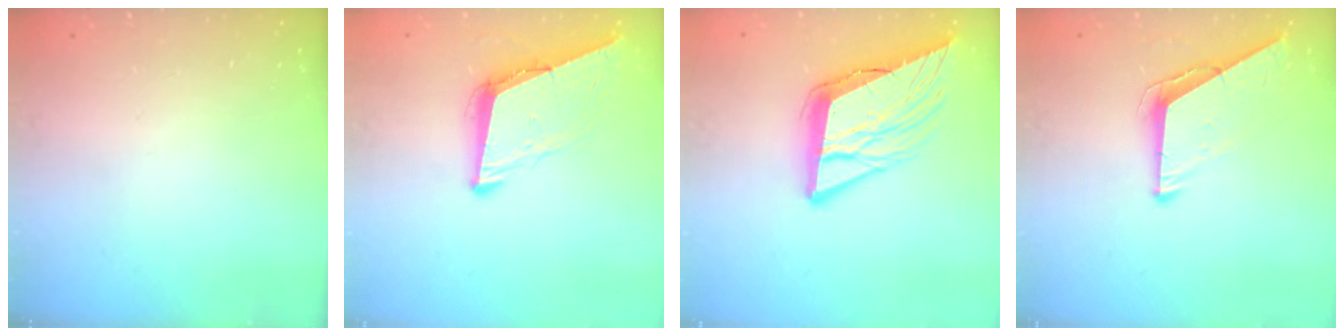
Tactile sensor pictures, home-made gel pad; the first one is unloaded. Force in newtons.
{"total": 8.6, "press": 7.7, "slide": 3.8}
{"total": 15.3, "press": 15.1, "slide": 2.7}
{"total": 9.5, "press": 9.4, "slide": 1.0}